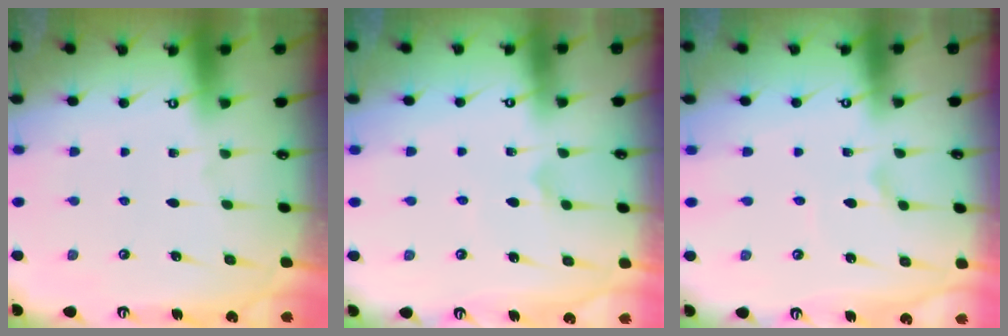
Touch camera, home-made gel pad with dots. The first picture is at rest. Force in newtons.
{"total": 3.4, "press": 3.4, "slide": 0.4}
{"total": 1.7, "press": 1.6, "slide": 0.1}